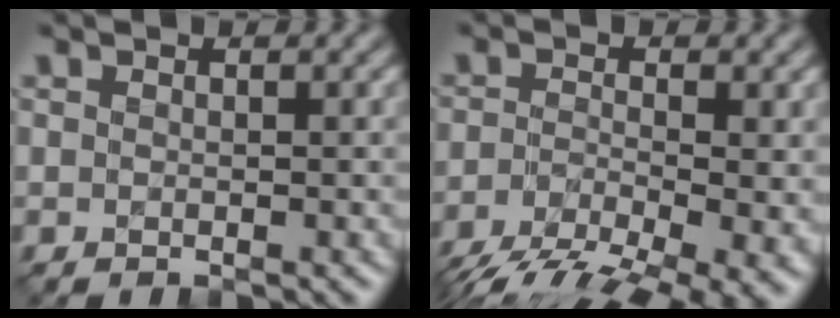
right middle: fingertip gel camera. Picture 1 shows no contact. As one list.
[{"total": 9.6, "force": [-6.1, 2.9, 6.8], "torque": [-0.127, -0.027, -0.104]}]